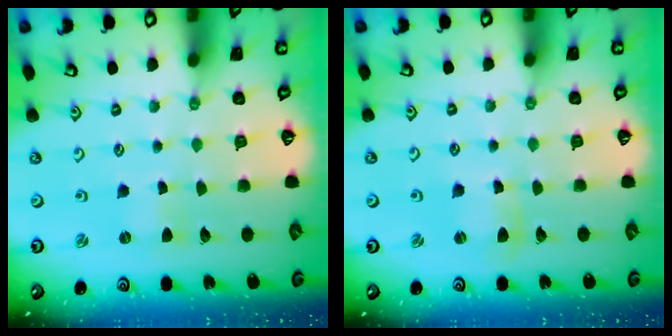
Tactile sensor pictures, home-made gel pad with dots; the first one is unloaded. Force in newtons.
{"total": 3.2, "press": 3.1, "slide": 0.5}